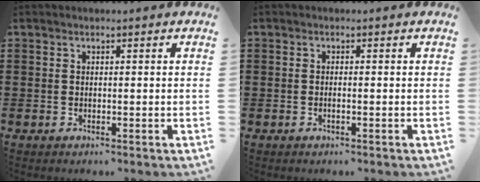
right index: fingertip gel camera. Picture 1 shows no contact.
{"total": 0.7, "force": [-0.4, -0.1, 0.6], "torque": [-0.011, -0.003, -0.006]}